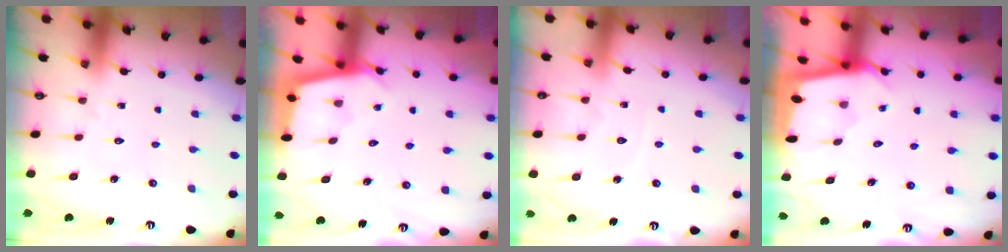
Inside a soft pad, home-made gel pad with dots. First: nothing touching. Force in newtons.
{"total": 2.7, "press": 2.7, "slide": 0.3}
{"total": 4.3, "press": 4.3, "slide": 0.6}
{"total": 1.6, "press": 1.6, "slide": 0.2}